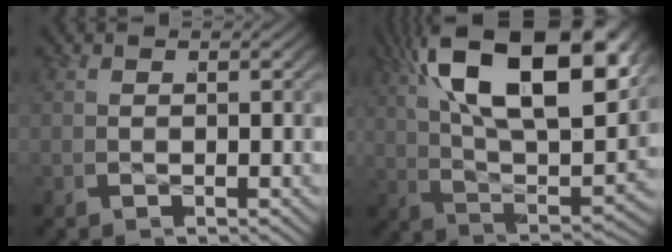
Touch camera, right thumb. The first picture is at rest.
{"total": 14.6, "force": [4.5, 6.7, 12.2], "torque": [-0.232, -0.007, 0.071]}